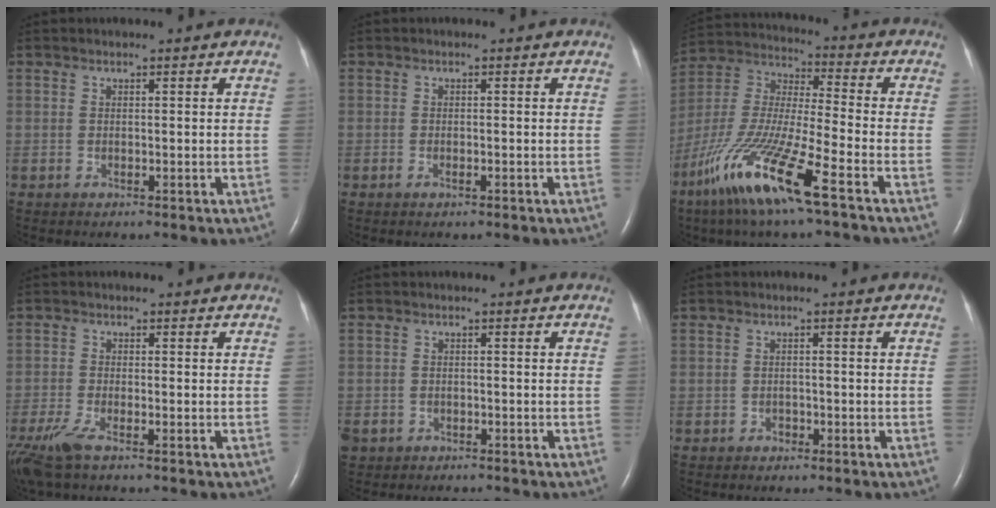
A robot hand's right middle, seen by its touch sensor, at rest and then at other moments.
{"total": 1.0, "force": [-0.5, 0.3, 0.7], "torque": [-0.014, 0.000, -0.007]}
{"total": 17.1, "force": [-9.6, 0.9, 14.1], "torque": [-0.319, -0.046, -0.190]}
{"total": 5.8, "force": [-3.8, 1.1, 4.2], "torque": [-0.095, -0.019, -0.073]}
{"total": 4.9, "force": [-3.6, 3.0, 1.3], "torque": [-0.033, 0.000, -0.056]}
{"total": 0.9, "force": [-0.6, 0.6, 0.3], "torque": [-0.003, 0.004, -0.012]}